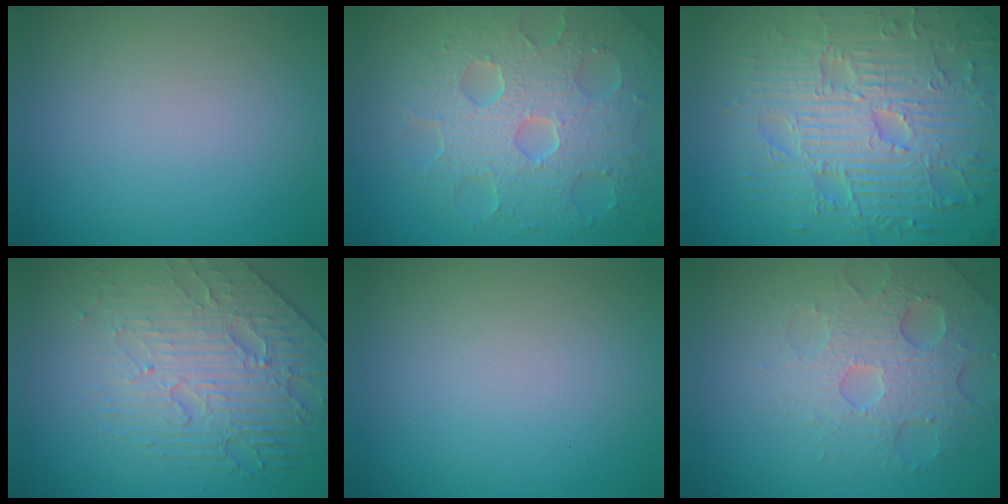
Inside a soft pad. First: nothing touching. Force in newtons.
{"total": 8.6, "press": 6.0, "slide": 6.1}
{"total": 9.4, "press": 6.6, "slide": 6.7}
{"total": 5.5, "press": 4.7, "slide": 2.9}
{"total": 0.0}
{"total": 4.5, "press": 3.8, "slide": 2.3}